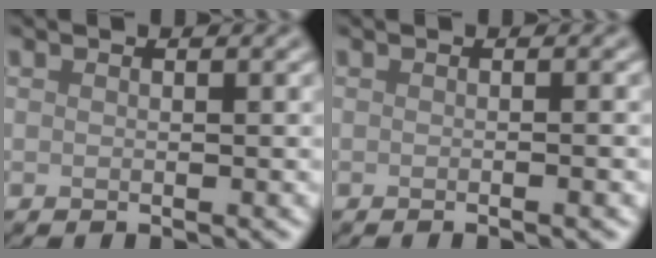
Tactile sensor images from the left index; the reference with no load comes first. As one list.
[{"total": 1.8, "force": [-0.4, 0.5, 1.7], "torque": [-0.011, -0.003, -0.009]}]